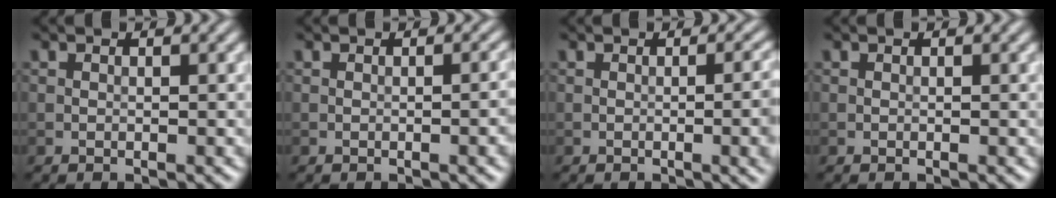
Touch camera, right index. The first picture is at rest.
{"total": 2.7, "force": [-0.4, 0.8, 2.6], "torque": [-0.025, 0.001, -0.006]}
{"total": 5.8, "force": [-0.7, 2.4, 5.3], "torque": [-0.046, -0.007, -0.003]}
{"total": 0.0}